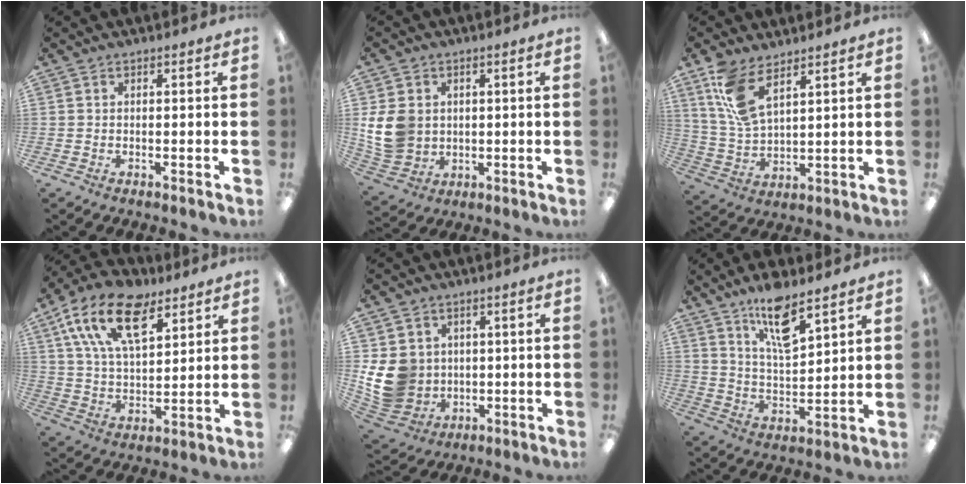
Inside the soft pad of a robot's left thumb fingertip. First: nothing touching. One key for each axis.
{"total": 10.6, "fx": 1.6, "fy": 8.9, "fz": 5.5, "tx": -0.126, "ty": 0.011, "tz": 0.034}
{"total": 11.0, "fx": 6.8, "fy": 4.7, "fz": 7.3, "tx": -0.162, "ty": -0.018, "tz": 0.129}
{"total": 18.4, "fx": 10.5, "fy": 9.4, "fz": 11.8, "tx": -0.218, "ty": -0.034, "tz": 0.192}
{"total": 11.8, "fx": 1.1, "fy": 10.7, "fz": 4.7, "tx": -0.121, "ty": -0.003, "tz": 0.030}
{"total": 11.6, "fx": 8.5, "fy": 3.6, "fz": 7.1, "tx": -0.119, "ty": -0.044, "tz": 0.147}